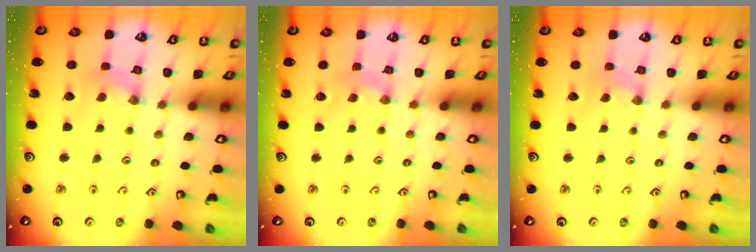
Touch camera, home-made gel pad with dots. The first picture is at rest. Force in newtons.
{"total": 2.8, "press": 2.7, "slide": 0.5}
{"total": 0.9, "press": 0.9, "slide": 0.2}